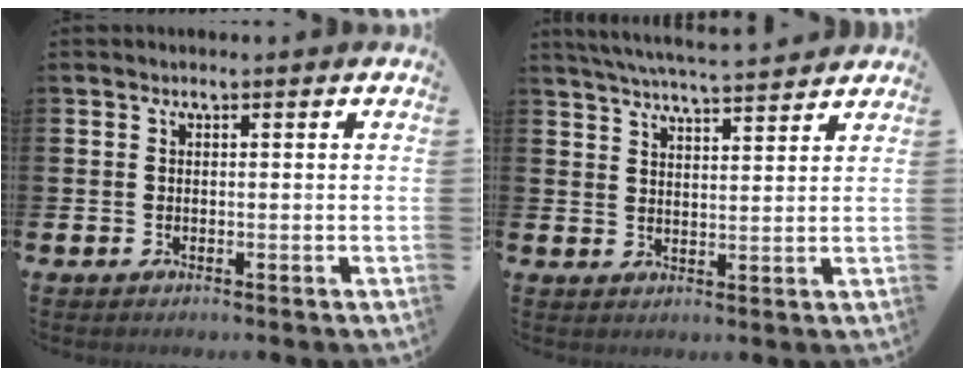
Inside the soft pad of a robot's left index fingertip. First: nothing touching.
{"total": 5.5, "force": [5.4, 0.0, 1.3], "torque": [-0.038, -0.031, 0.096]}